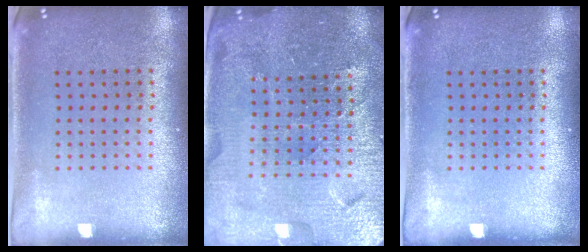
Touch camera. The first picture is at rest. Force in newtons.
{"total": 5.1, "press": 4.7, "slide": 1.9}
{"total": 0.0}